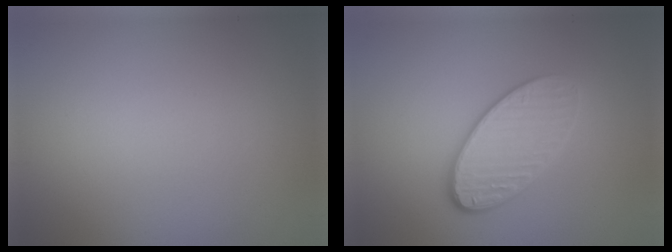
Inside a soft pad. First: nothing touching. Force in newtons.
{"total": 4.2, "press": 3.4, "slide": 2.6}